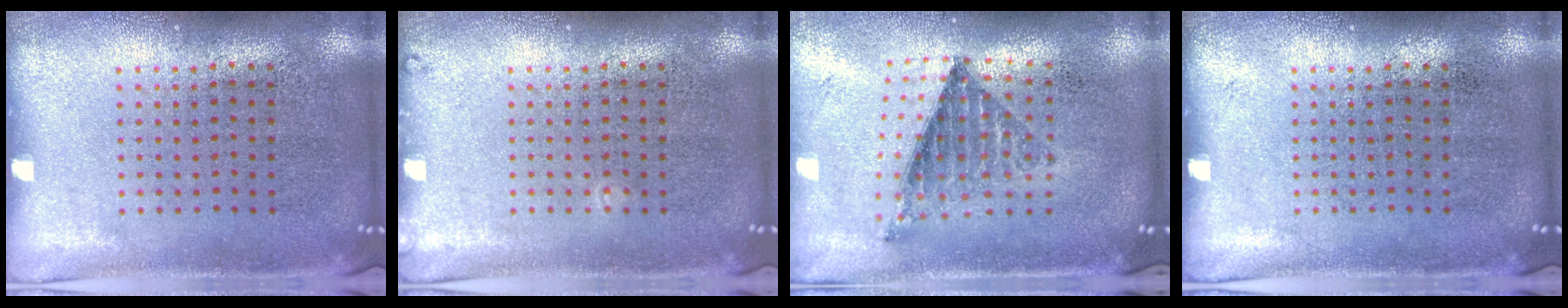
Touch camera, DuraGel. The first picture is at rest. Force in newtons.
{"total": 0.7, "press": 0.7, "slide": 0.2}
{"total": 0.9, "press": 0.9, "slide": 0.0}
{"total": 0.0}